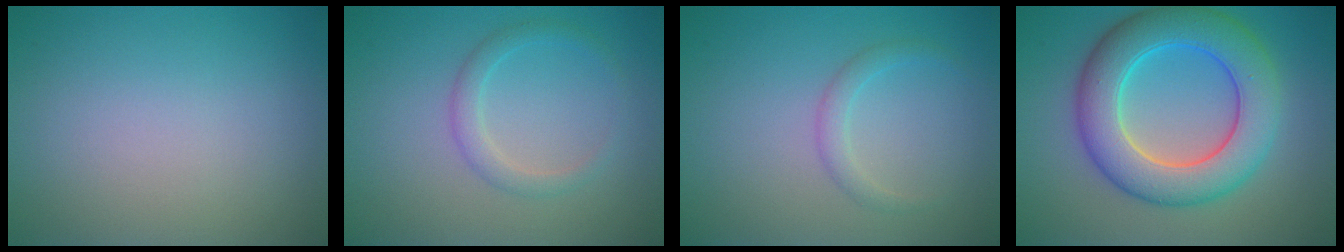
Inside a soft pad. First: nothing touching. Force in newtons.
{"total": 1.8, "press": 1.8, "slide": 0.1}
{"total": 1.4, "press": 1.4, "slide": 0.0}
{"total": 8.8, "press": 8.8, "slide": 0.4}